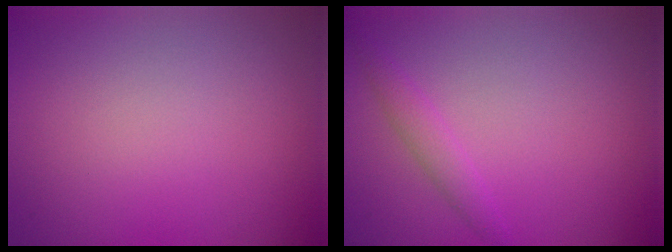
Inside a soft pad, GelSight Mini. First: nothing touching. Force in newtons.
{"total": 1.5, "press": 1.5, "slide": 0.0}